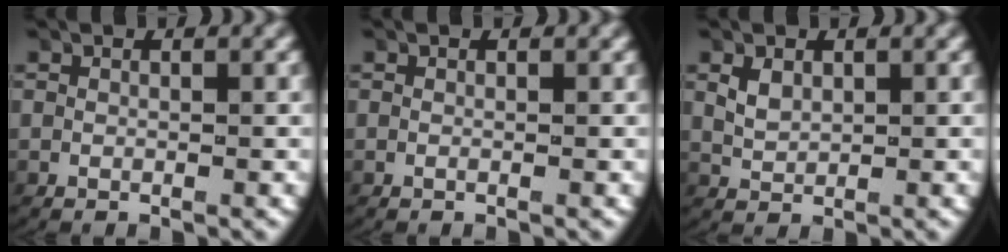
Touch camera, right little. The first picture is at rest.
{"total": 0.0}
{"total": 1.6, "force": [0.5, 1.0, 1.1], "torque": [-0.023, -0.002, 0.015]}